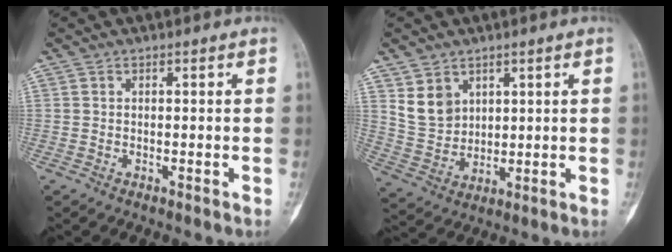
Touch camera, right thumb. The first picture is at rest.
{"total": 7.4, "force": [3.6, 5.6, 3.1], "torque": [-0.040, -0.022, 0.085]}